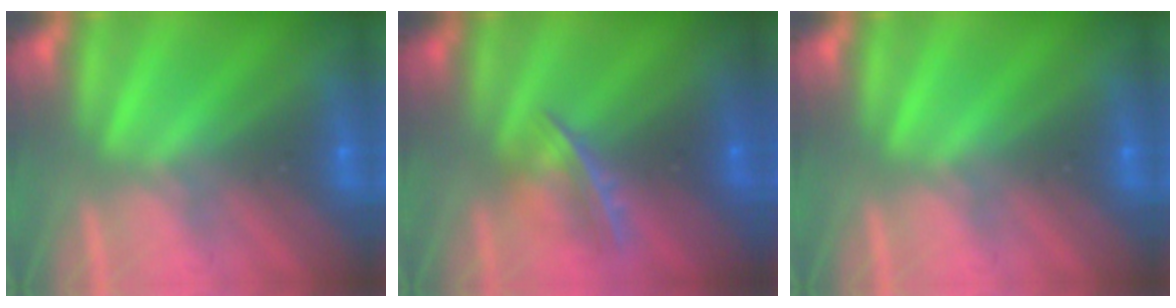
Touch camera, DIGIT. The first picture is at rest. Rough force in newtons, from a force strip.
{"total": 4.6}
{"total": 0.0}